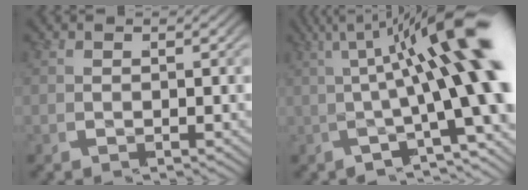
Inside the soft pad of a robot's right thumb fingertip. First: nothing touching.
{"total": 8.5, "force": [0.6, 3.1, 7.9], "torque": [-0.105, 0.004, -0.002]}